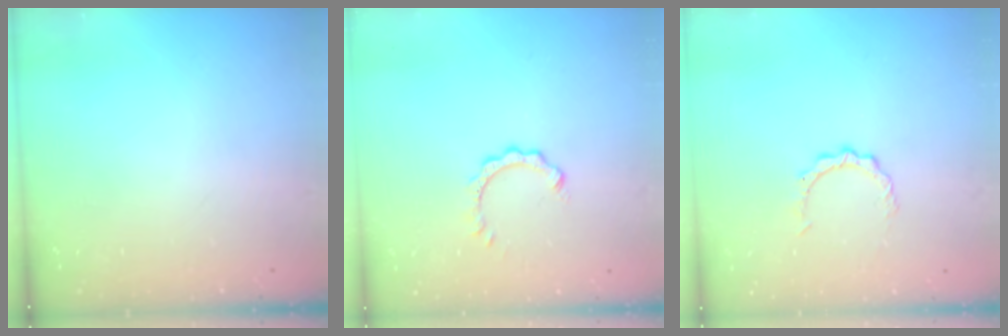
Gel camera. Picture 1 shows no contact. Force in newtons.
{"total": 3.8, "press": 3.8, "slide": 0.2}
{"total": 3.0, "press": 3.0, "slide": 0.2}